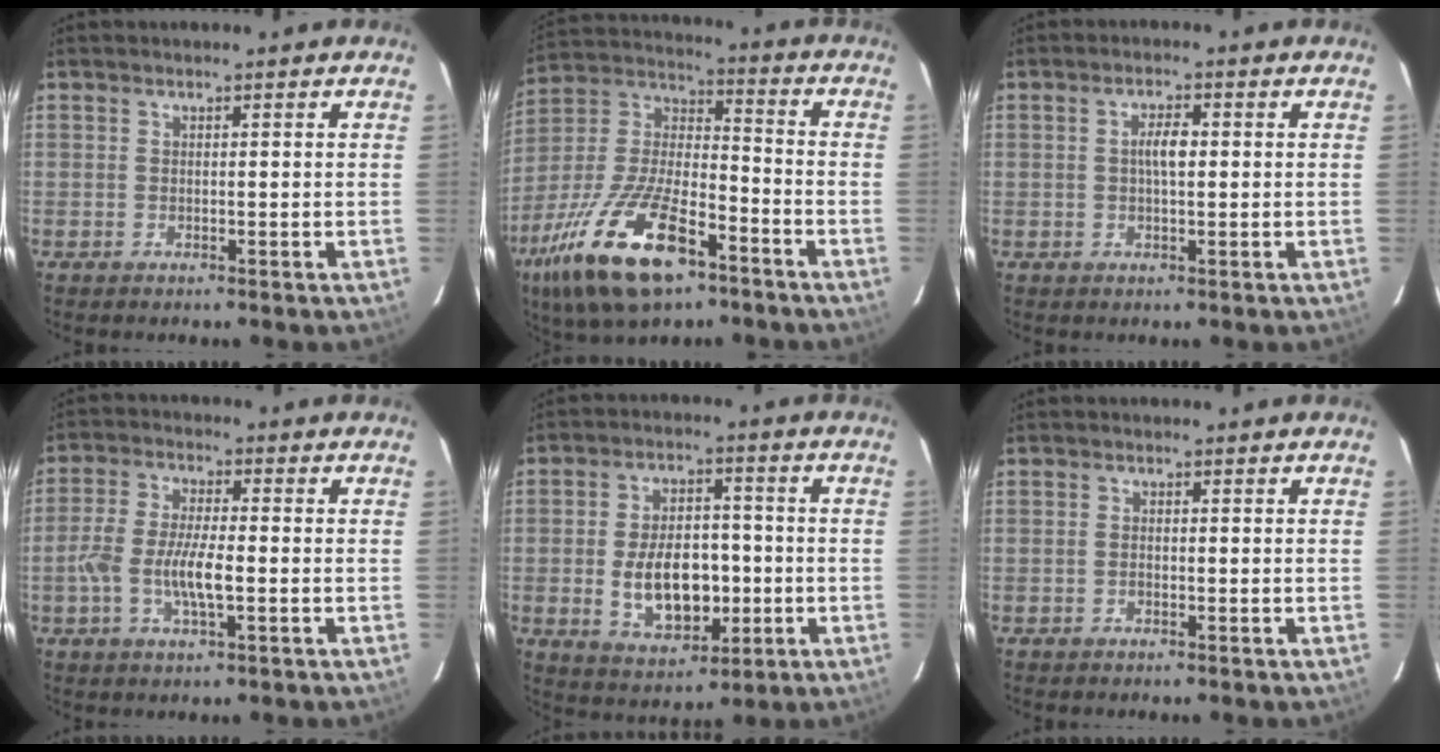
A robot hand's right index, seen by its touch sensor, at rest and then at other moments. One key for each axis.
{"total": 22.8, "fx": -12.9, "fy": 9.1, "fz": 16.4, "tx": -0.340, "ty": -0.027, "tz": -0.230}
{"total": 3.2, "fx": 0.2, "fy": 1.2, "fz": 3.0, "tx": -0.055, "ty": 0.006, "tz": 0.004}
{"total": 8.3, "fx": -2.1, "fy": 2.4, "fz": 7.6, "tx": -0.156, "ty": 0.000, "tz": -0.042}
{"total": 12.9, "fx": -2.2, "fy": 7.6, "fz": 10.1, "tx": -0.193, "ty": 0.010, "tz": -0.018}
{"total": 0.8, "fx": -0.3, "fy": 0.5, "fz": 0.6, "tx": -0.013, "ty": 0.002, "tz": -0.007}